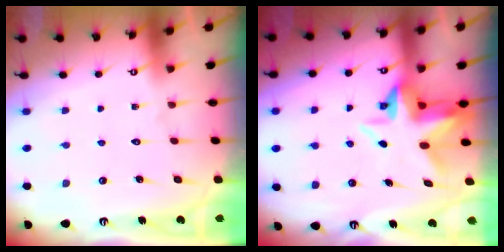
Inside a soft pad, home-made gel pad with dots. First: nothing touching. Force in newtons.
{"total": 6.4, "press": 6.2, "slide": 1.5}